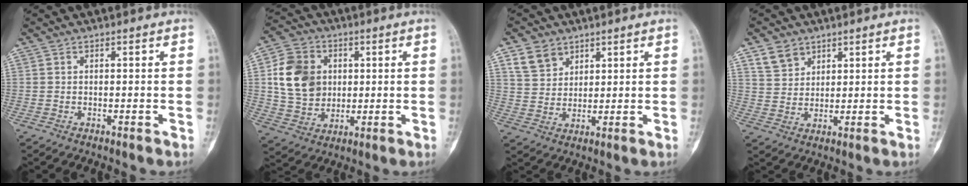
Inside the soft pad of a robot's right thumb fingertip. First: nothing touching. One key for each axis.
{"total": 13.3, "fx": 2.2, "fy": 10.8, "fz": 7.5, "tx": -0.112, "ty": 0.000, "tz": 0.044}
{"total": 6.2, "fx": 3.8, "fy": 4.4, "fz": 2.1, "tx": -0.021, "ty": -0.018, "tz": 0.079}
{"total": 5.2, "fx": 3.5, "fy": 3.6, "fz": 1.4, "tx": -0.010, "ty": -0.018, "tz": 0.071}